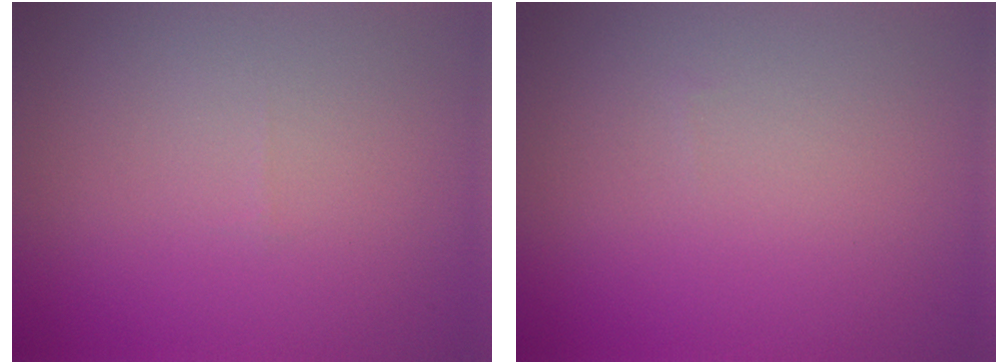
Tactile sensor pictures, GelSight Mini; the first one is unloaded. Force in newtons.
{"total": 0.0}